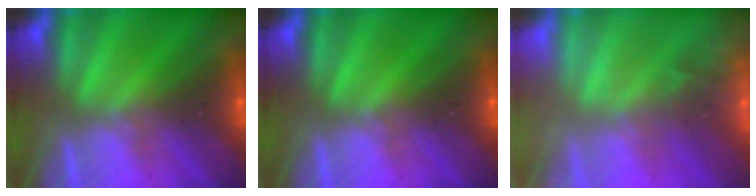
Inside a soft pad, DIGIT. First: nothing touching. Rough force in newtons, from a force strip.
{"total": 0.0}
{"total": 2.3}